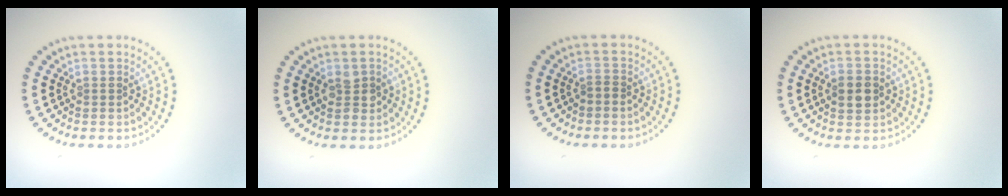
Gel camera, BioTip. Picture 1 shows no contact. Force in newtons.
{"total": 2.0, "press": 1.9, "slide": 0.2}
{"total": 0.5, "press": 0.3, "slide": 0.4}
{"total": 2.8, "press": 2.8, "slide": 0.2}